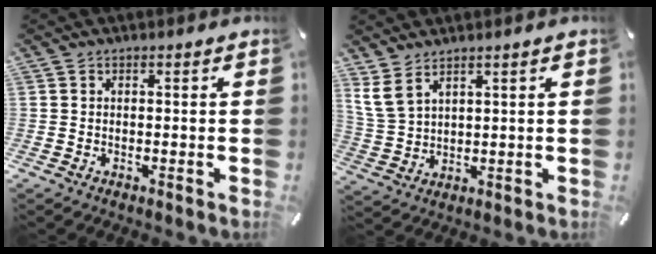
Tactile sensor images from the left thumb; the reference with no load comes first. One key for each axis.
{"total": 5.9, "fx": 4.1, "fy": 2.9, "fz": 3.1, "tx": -0.084, "ty": -0.014, "tz": 0.075}